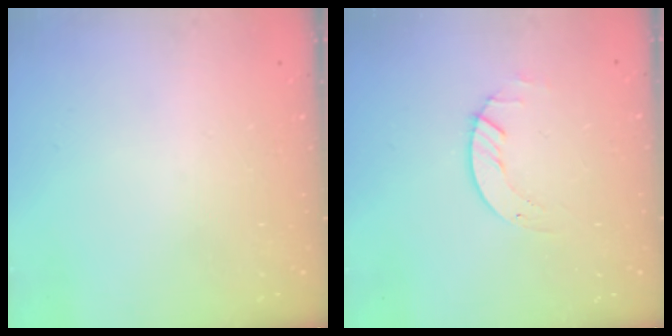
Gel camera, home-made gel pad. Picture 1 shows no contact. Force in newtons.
{"total": 2.0, "press": 2.0, "slide": 0.2}